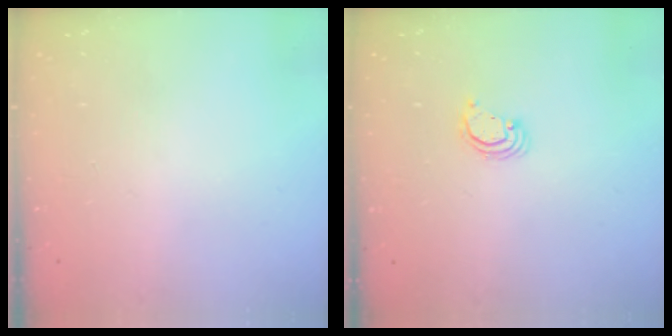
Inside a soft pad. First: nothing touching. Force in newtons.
{"total": 2.2, "press": 2.2, "slide": 0.2}